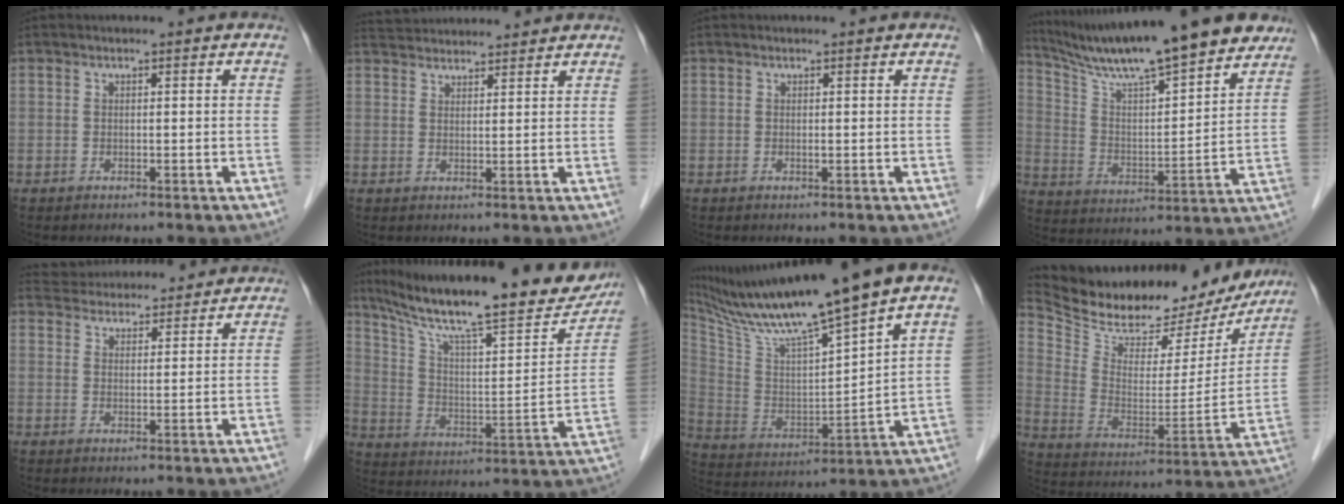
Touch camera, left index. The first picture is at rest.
{"total": 9.6, "force": [9.2, 1.6, 2.1], "torque": [-0.036, 0.036, 0.135]}
{"total": 0.0}
{"total": 21.7, "force": [18.7, 2.1, 10.8], "torque": [-0.181, 0.006, 0.290]}
{"total": 11.5, "force": [11.0, 2.6, 2.4], "torque": [-0.035, 0.032, 0.159]}
{"total": 26.6, "force": [21.7, 4.6, 14.7], "torque": [-0.238, -0.011, 0.313]}
{"total": 18.7, "force": [15.0, -0.7, 11.1], "torque": [-0.198, -0.002, 0.269]}
{"total": 27.6, "force": [24.2, 8.1, 10.5], "torque": [-0.189, -0.027, 0.343]}